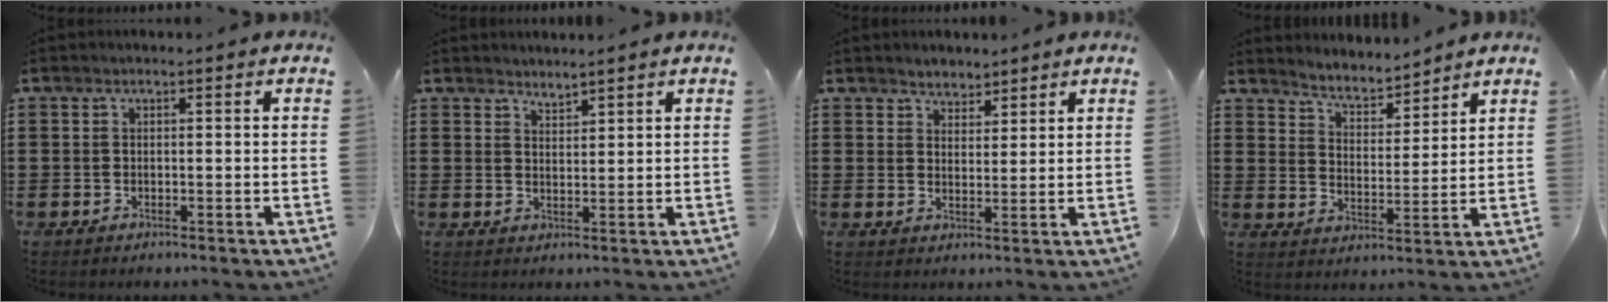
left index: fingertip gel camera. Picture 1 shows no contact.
{"total": 2.1, "force": [2.1, -0.1, -0.4], "torque": [0.003, -0.005, 0.040]}
{"total": 2.8, "force": [2.5, 1.1, -0.5], "torque": [-0.001, -0.001, 0.047]}
{"total": 4.1, "force": [4.1, 0.3, 0.0], "torque": [-0.020, -0.027, 0.069]}